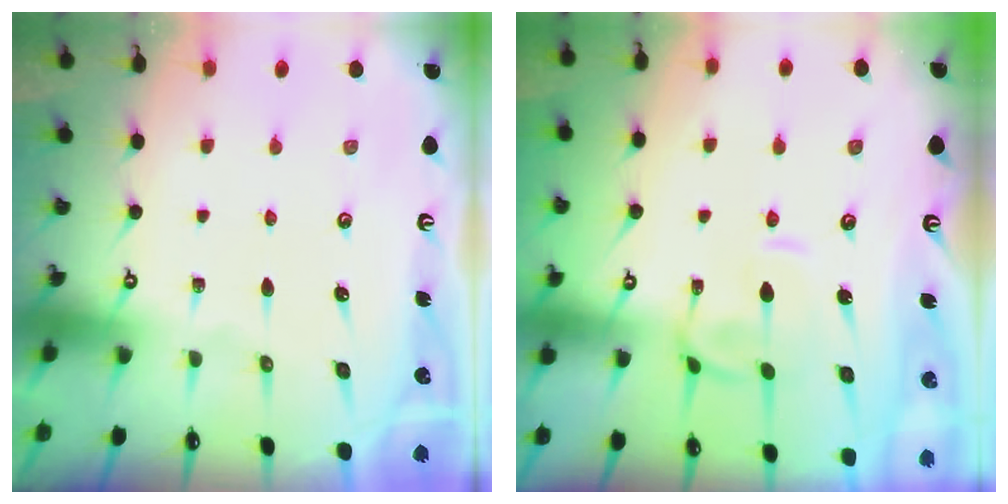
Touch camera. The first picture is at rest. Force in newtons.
{"total": 0.8, "press": 0.4, "slide": 0.6}